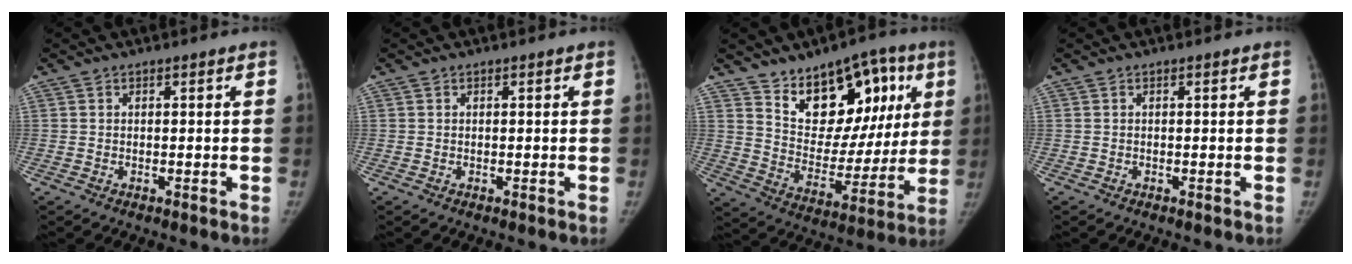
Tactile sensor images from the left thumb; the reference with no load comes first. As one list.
[{"total": 0.0}, {"total": 18.9, "force": [9.4, 11.2, 12.0], "torque": [-0.108, -0.042, 0.154]}, {"total": 0.0}]